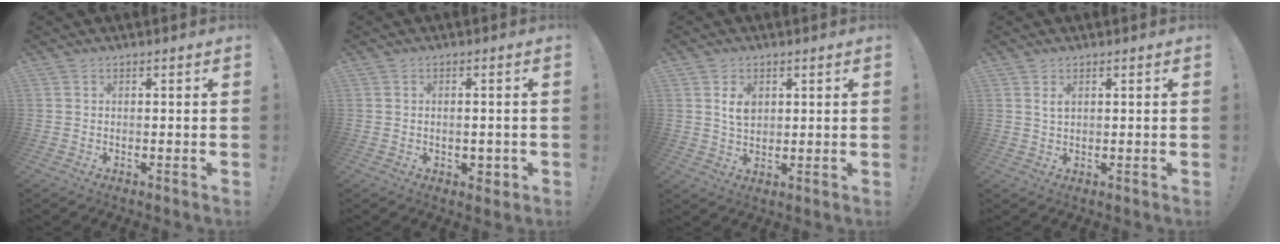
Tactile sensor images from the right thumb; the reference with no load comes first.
{"total": 2.5, "force": [-0.4, 1.6, 1.9], "torque": [-0.007, -0.006, -0.010]}
{"total": 5.1, "force": [1.6, 3.7, 3.1], "torque": [-0.038, -0.005, 0.026]}
{"total": 1.9, "force": [0.9, 0.9, 1.4], "torque": [-0.025, -0.001, 0.016]}